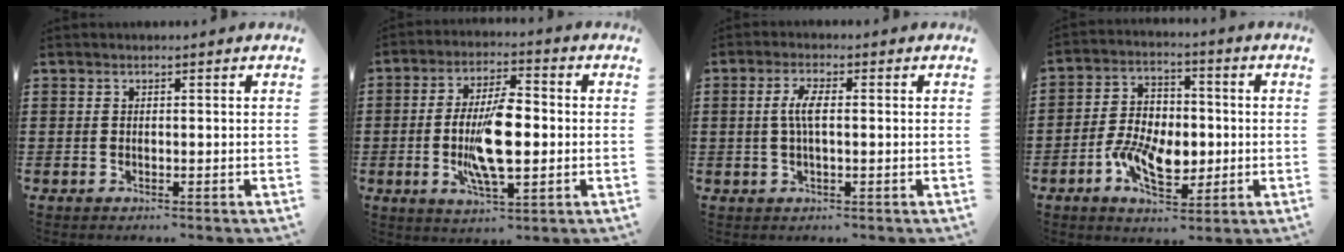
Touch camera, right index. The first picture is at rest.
{"total": 10.7, "force": [-1.4, 4.0, 9.8], "torque": [-0.202, -0.007, -0.026]}
{"total": 3.8, "force": [0.0, 1.0, 3.6], "torque": [-0.075, 0.000, -0.005]}
{"total": 9.1, "force": [-2.2, 5.7, 6.8], "torque": [-0.137, 0.009, -0.042]}